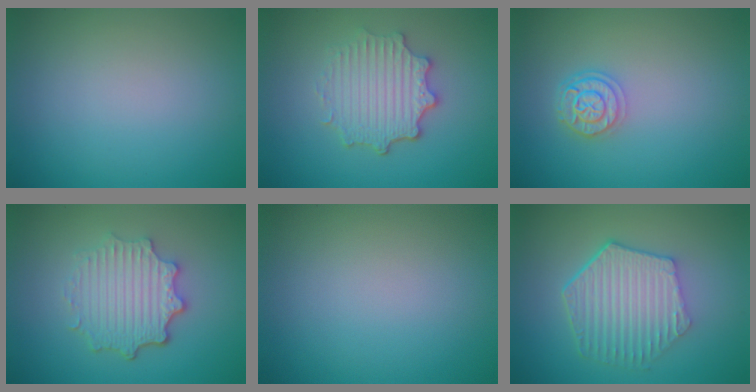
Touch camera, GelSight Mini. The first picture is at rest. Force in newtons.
{"total": 4.6, "press": 3.6, "slide": 2.8}
{"total": 2.8, "press": 2.3, "slide": 1.5}
{"total": 4.8, "press": 3.8, "slide": 3.0}
{"total": 0.0}
{"total": 6.1, "press": 4.6, "slide": 4.1}